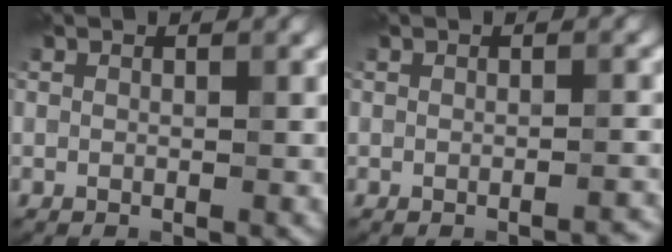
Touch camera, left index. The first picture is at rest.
{"total": 1.0, "force": [-0.8, 0.0, 0.5], "torque": [-0.008, 0.005, -0.010]}